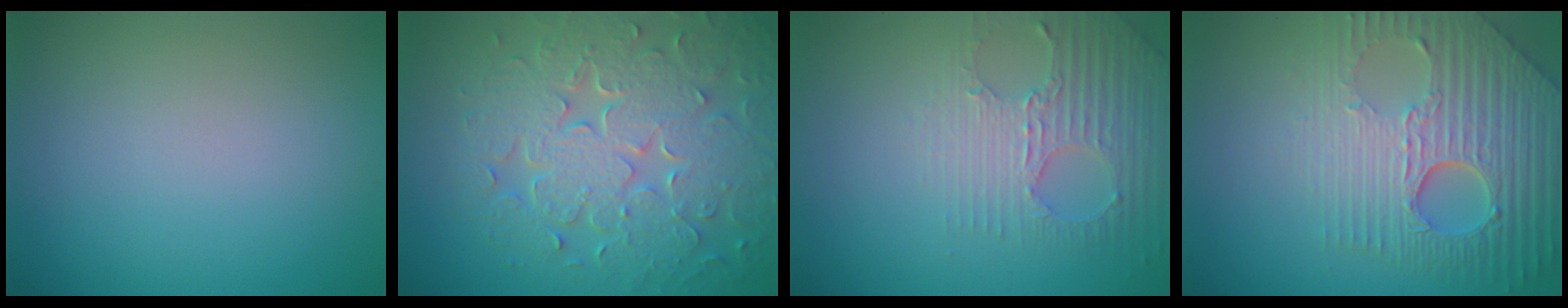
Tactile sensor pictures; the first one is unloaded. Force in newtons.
{"total": 8.7, "press": 6.3, "slide": 6.0}
{"total": 2.8, "press": 2.7, "slide": 0.9}
{"total": 9.0, "press": 6.1, "slide": 6.6}